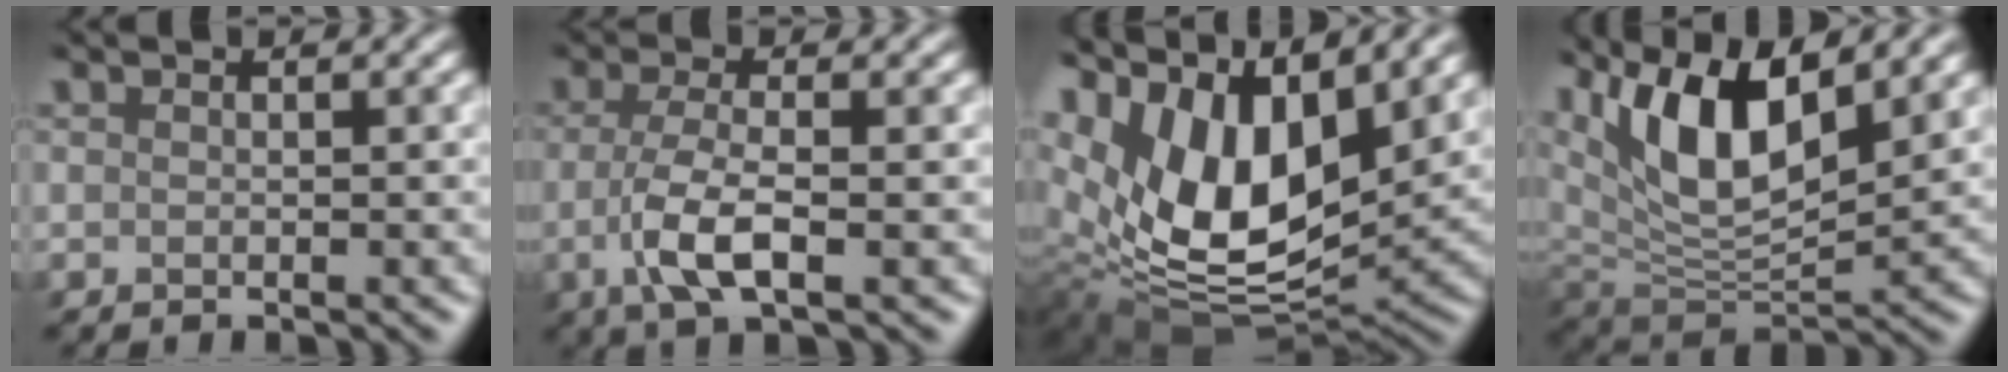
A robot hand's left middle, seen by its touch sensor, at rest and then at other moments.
{"total": 4.2, "force": [-1.1, 1.2, 3.9], "torque": [-0.087, 0.006, -0.026]}
{"total": 13.1, "force": [5.4, 6.9, 9.7], "torque": [-0.189, 0.004, 0.101]}
{"total": 9.7, "force": [5.0, 3.7, 7.5], "torque": [-0.143, -0.003, 0.091]}